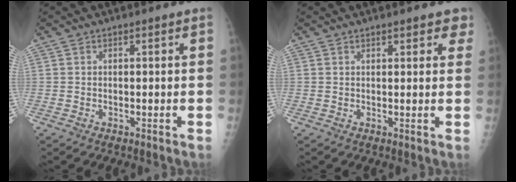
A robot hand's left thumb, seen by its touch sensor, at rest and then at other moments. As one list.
[{"total": 3.4, "force": [2.4, 1.5, 1.8], "torque": [0.006, -0.005, 0.026]}]